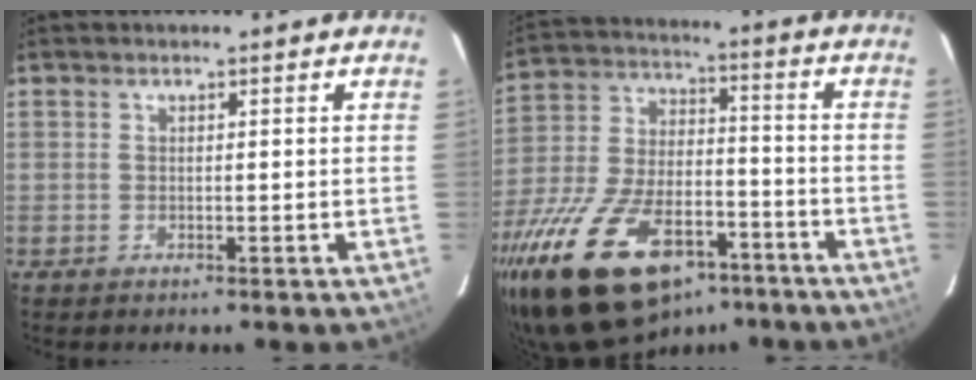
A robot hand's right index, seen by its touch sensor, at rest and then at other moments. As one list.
[{"total": 27.4, "force": [-17.1, 13.5, 16.5], "torque": [-0.335, -0.012, -0.271]}]